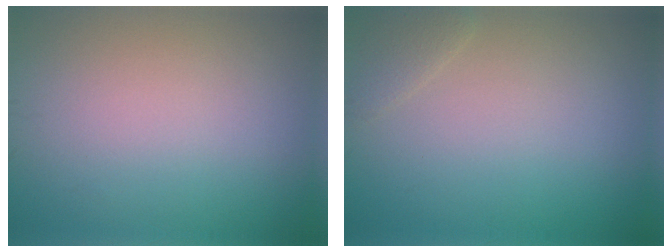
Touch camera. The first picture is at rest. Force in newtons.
{"total": 1.1, "press": 1.1, "slide": 0.0}